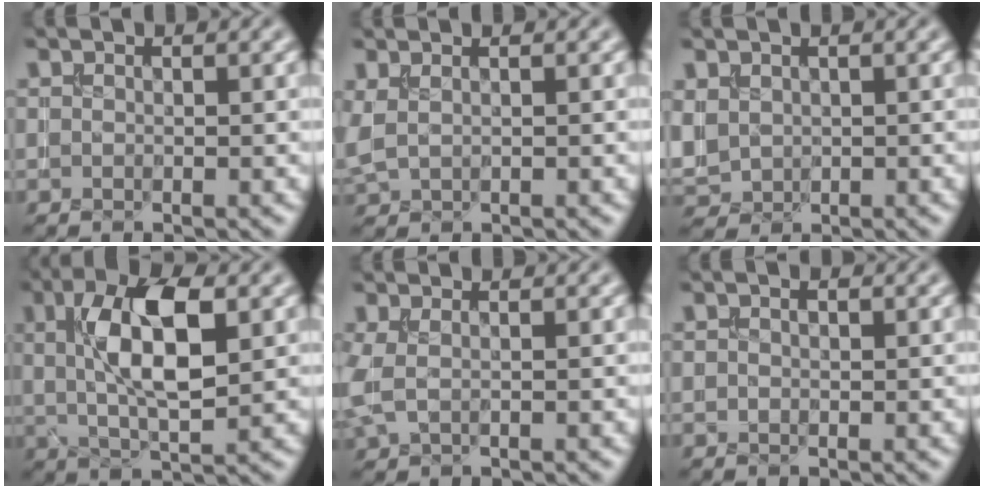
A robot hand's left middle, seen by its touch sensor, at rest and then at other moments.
{"total": 1.5, "force": [0.9, 0.7, 1.0], "torque": [-0.029, 0.004, 0.022]}
{"total": 2.2, "force": [0.6, 1.9, 0.9], "torque": [-0.030, -0.002, 0.017]}
{"total": 8.0, "force": [1.8, 3.1, 7.2], "torque": [-0.128, 0.010, 0.030]}
{"total": 2.0, "force": [0.1, 1.1, 1.7], "torque": [-0.051, 0.001, -0.001]}
{"total": 1.0, "force": [0.1, 0.7, 0.8], "torque": [-0.011, 0.000, 0.001]}